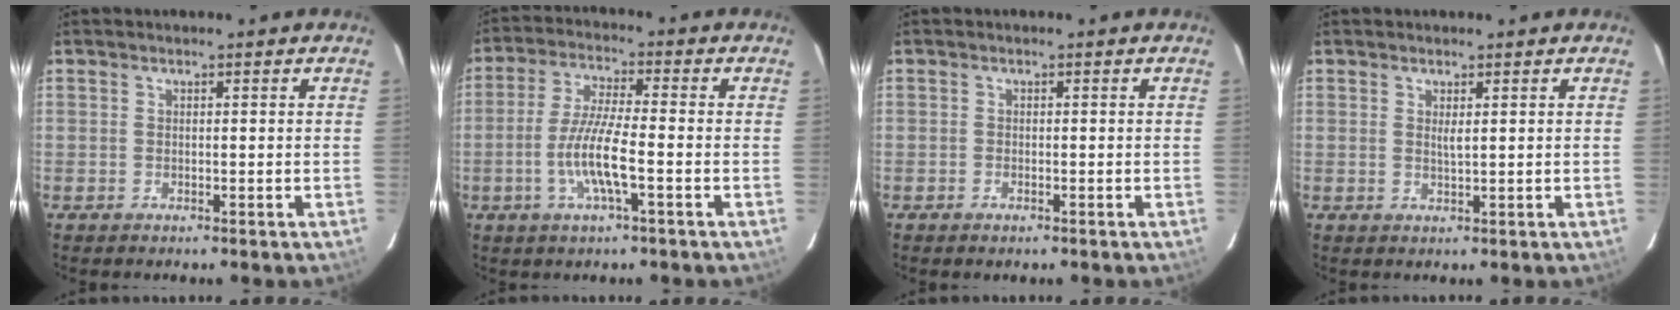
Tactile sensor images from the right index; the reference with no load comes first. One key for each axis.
{"total": 8.9, "fx": -2.8, "fy": 1.0, "fz": 8.4, "tx": -0.168, "ty": -0.006, "tz": -0.054}
{"total": 1.0, "fx": -0.7, "fy": 0.5, "fz": 0.5, "tx": -0.009, "ty": -0.002, "tz": -0.013}
{"total": 0.8, "fx": 0.4, "fy": 0.0, "fz": 0.7, "tx": -0.013, "ty": 0.000, "tz": 0.008}